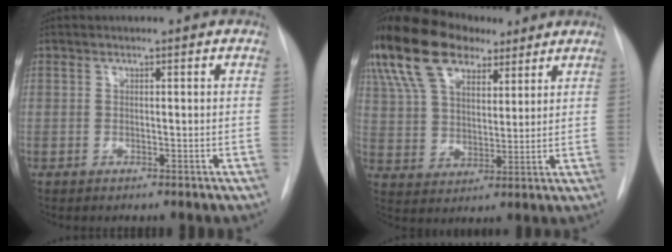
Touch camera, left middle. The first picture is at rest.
{"total": 20.7, "force": [13.3, 10.4, 12.0], "torque": [-0.278, 0.057, 0.240]}